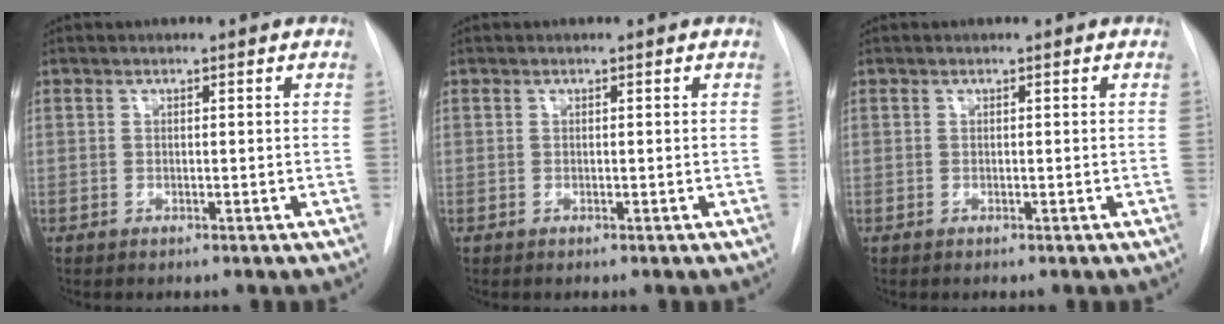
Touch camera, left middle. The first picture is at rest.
{"total": 0.0}
{"total": 0.0}